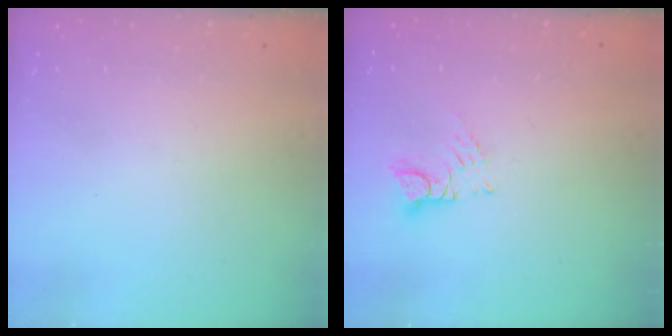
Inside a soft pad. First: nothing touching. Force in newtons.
{"total": 4.0, "press": 4.0, "slide": 0.1}